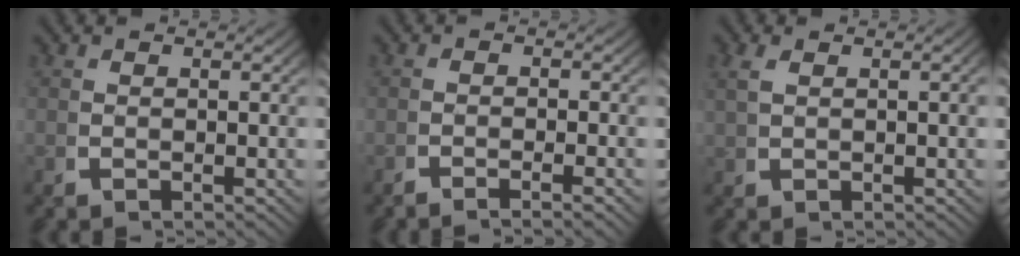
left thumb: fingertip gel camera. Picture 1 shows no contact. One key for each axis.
{"total": 1.5, "fx": -1.2, "fy": -0.1, "fz": 1.0, "tx": -0.012, "ty": 0.001, "tz": -0.027}
{"total": 1.6, "fx": 0.8, "fy": 0.4, "fz": 1.3, "tx": -0.027, "ty": 0.002, "tz": 0.023}